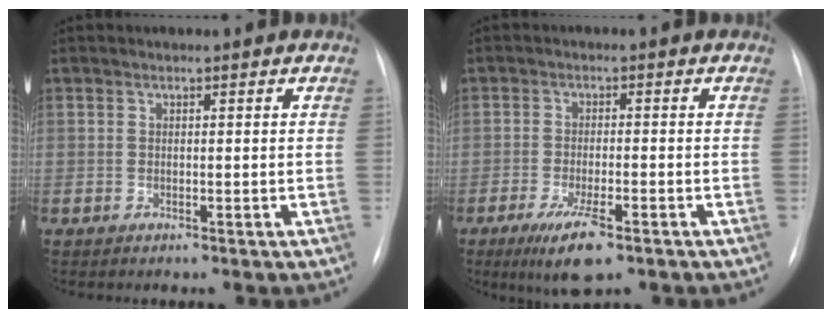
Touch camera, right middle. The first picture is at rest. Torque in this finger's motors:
{"motor_torque": [1.03, -1.11, 0.16, 0.07]}